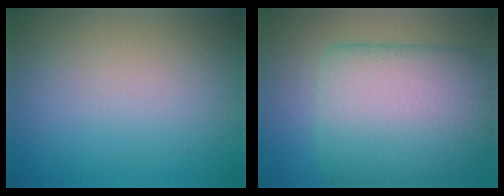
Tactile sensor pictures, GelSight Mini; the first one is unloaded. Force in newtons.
{"total": 11.0, "press": 10.9, "slide": 0.9}